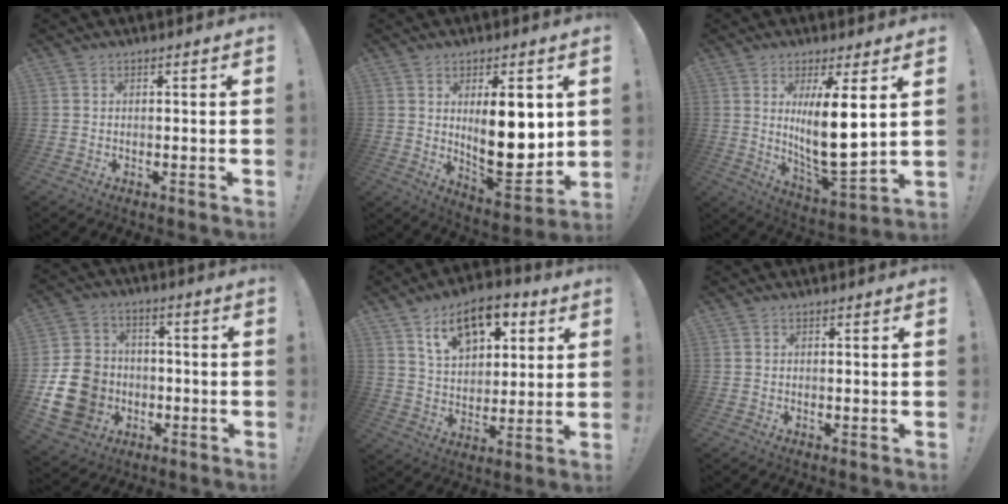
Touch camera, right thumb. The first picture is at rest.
{"total": 15.7, "force": [2.7, 6.2, 14.2], "torque": [-0.215, -0.032, 0.044]}
{"total": 14.3, "force": [3.9, 3.8, 13.2], "torque": [-0.229, -0.042, 0.058]}
{"total": 17.2, "force": [-4.3, 14.5, 8.1], "torque": [-0.147, 0.033, -0.066]}
{"total": 14.7, "force": [8.3, 8.6, 8.5], "torque": [-0.126, -0.038, 0.149]}
{"total": 0.0}